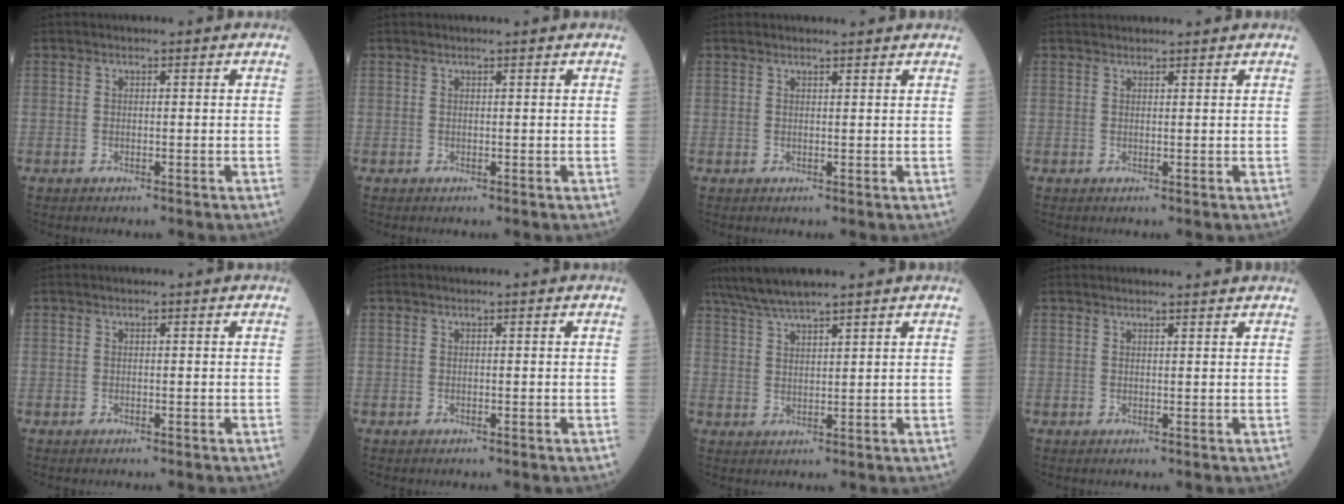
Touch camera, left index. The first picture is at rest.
{"total": 0.7, "force": [0.7, -0.1, 0.3], "torque": [-0.007, 0.003, 0.011]}
{"total": 2.3, "force": [2.2, 0.1, 0.3], "torque": [-0.009, 0.008, 0.027]}
{"total": 3.9, "force": [3.8, 0.4, 0.9], "torque": [-0.009, 0.031, 0.052]}
{"total": 0.0}
{"total": 0.0}
{"total": 7.6, "force": [6.4, -0.1, 4.1], "torque": [-0.073, 0.028, 0.116]}
{"total": 3.4, "force": [3.3, 0.2, 0.7], "torque": [-0.013, 0.013, 0.039]}